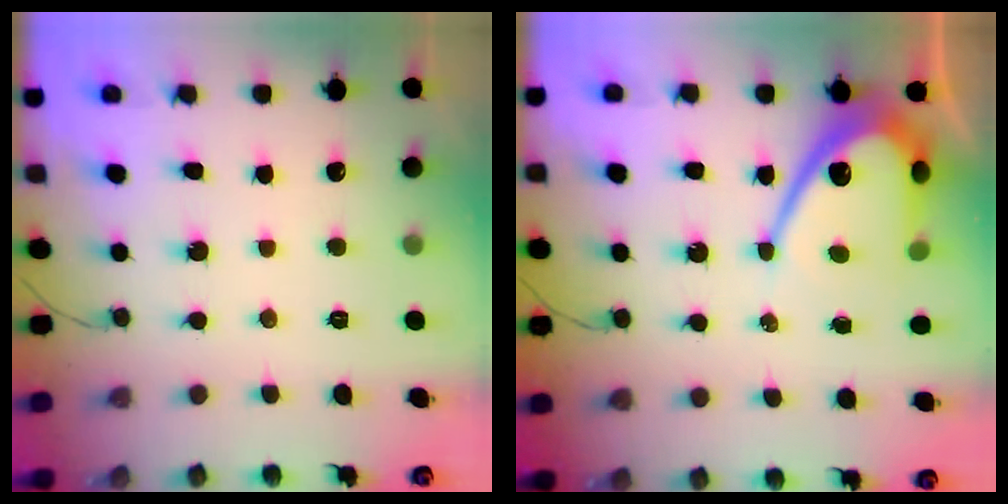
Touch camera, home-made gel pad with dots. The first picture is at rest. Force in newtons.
{"total": 10.8, "press": 10.8, "slide": 1.0}